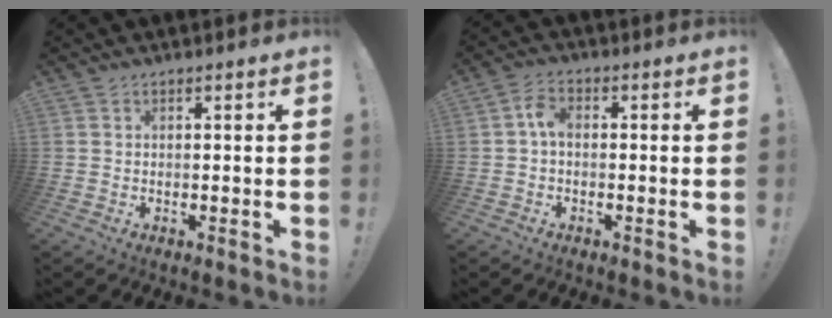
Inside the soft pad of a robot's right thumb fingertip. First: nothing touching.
{"total": 4.2, "force": [-0.2, 2.4, 3.5], "torque": [-0.072, 0.016, 0.000]}